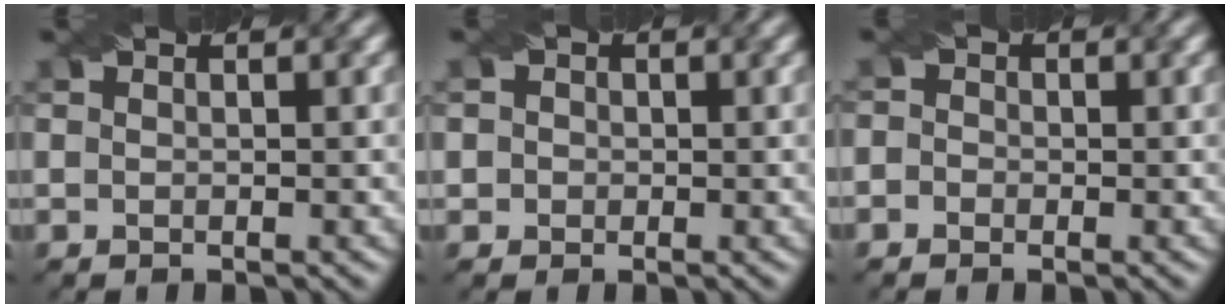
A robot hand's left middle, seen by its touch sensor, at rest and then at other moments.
{"total": 1.8, "force": [0.6, 1.6, 0.6], "torque": [0.003, 0.012, 0.002]}
{"total": 1.4, "force": [-0.2, 1.3, 0.5], "torque": [0.001, 0.004, -0.019]}